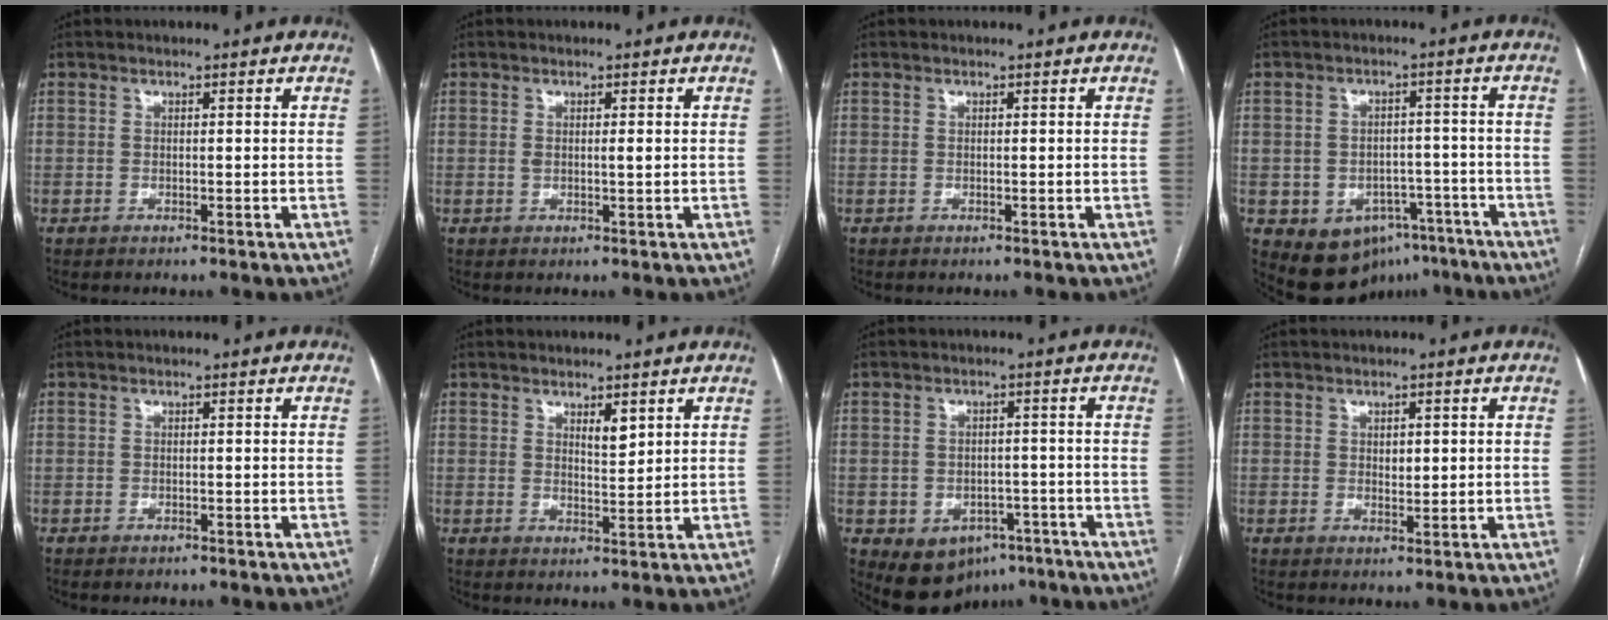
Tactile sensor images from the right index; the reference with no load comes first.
{"total": 1.4, "force": [0.1, 0.3, 1.4], "torque": [-0.026, 0.000, 0.002]}
{"total": 0.0}
{"total": 11.0, "force": [-6.0, 8.3, 4.0], "torque": [-0.045, 0.033, -0.073]}
{"total": 1.0, "force": [-0.8, 0.4, 0.3], "torque": [-0.008, -0.001, -0.010]}
{"total": 2.5, "force": [1.5, 0.8, 1.9], "torque": [-0.034, -0.004, 0.030]}
{"total": 9.0, "force": [-5.0, 6.6, 3.5], "torque": [-0.045, 0.019, -0.058]}
{"total": 2.2, "force": [0.3, 1.1, 1.9], "torque": [-0.026, -0.002, 0.007]}